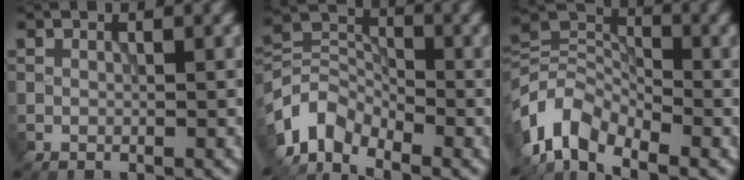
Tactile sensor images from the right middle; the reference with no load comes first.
{"total": 5.0, "force": [-3.6, 2.8, 2.1], "torque": [-0.039, -0.001, -0.084]}
{"total": 6.6, "force": [-4.0, 3.6, 3.9], "torque": [-0.074, 0.004, -0.092]}